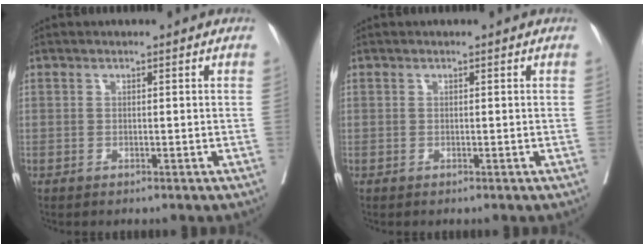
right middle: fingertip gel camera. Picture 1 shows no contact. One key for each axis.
{"total": 0.0}